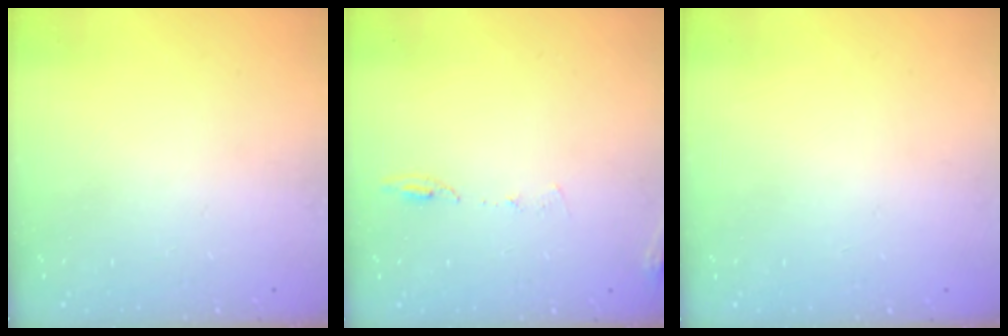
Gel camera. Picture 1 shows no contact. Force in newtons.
{"total": 6.4, "press": 6.2, "slide": 1.6}
{"total": 0.0}